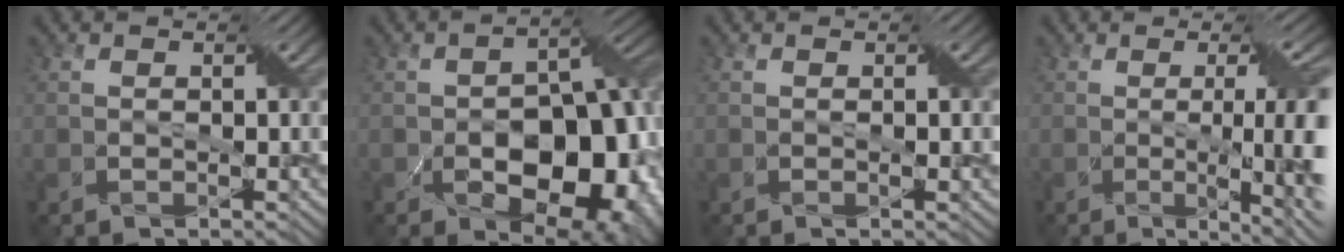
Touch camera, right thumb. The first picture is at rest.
{"total": 15.7, "force": [-4.6, 9.4, 11.6], "torque": [-0.145, -0.033, -0.054]}
{"total": 1.1, "force": [-0.1, 0.1, 1.1], "torque": [-0.018, -0.001, -0.002]}
{"total": 9.9, "force": [-1.1, 2.0, 9.6], "torque": [-0.132, 0.001, -0.016]}